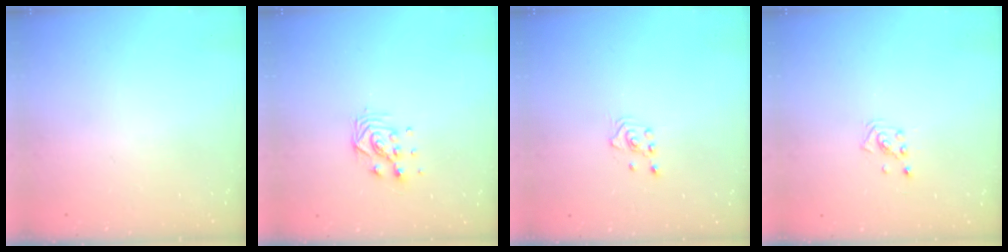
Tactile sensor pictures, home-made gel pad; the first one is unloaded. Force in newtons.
{"total": 6.1, "press": 6.1, "slide": 0.3}
{"total": 1.6, "press": 1.5, "slide": 0.2}
{"total": 1.9, "press": 1.9, "slide": 0.1}